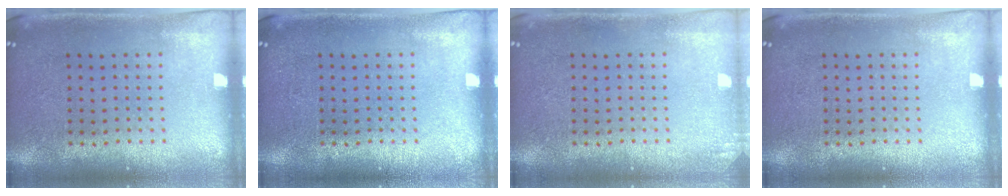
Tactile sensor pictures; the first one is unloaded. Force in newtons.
{"total": 0.0}
{"total": 0.9, "press": 0.9, "slide": 0.2}
{"total": 0.0}